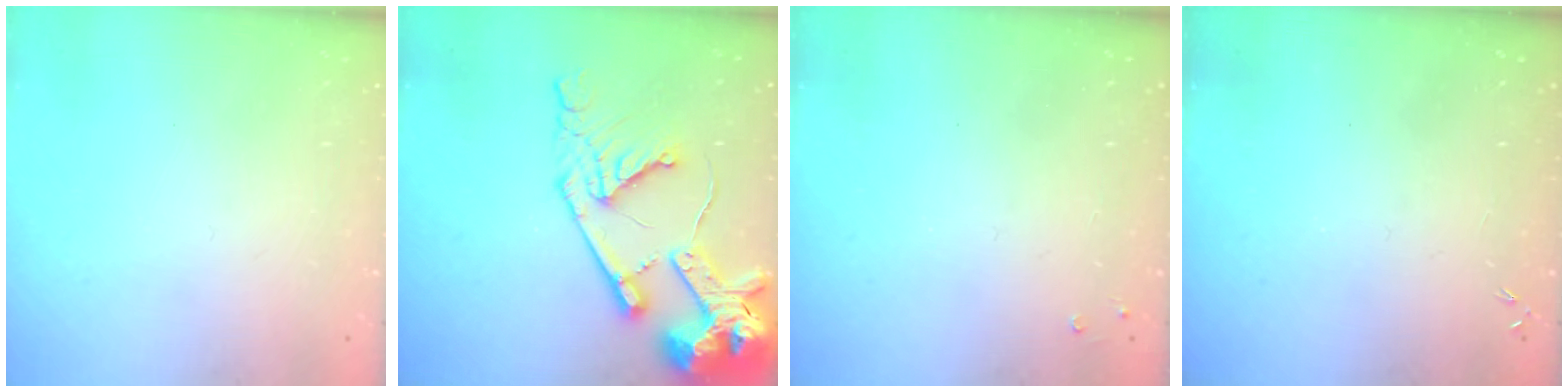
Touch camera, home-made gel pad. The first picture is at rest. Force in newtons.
{"total": 21.6, "press": 21.4, "slide": 2.4}
{"total": 1.9, "press": 1.8, "slide": 0.4}
{"total": 0.0}